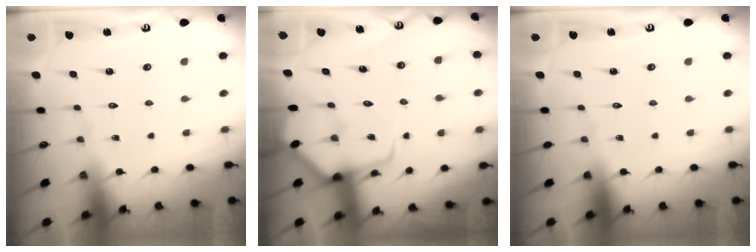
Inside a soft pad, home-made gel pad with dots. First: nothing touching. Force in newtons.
{"total": 8.1, "press": 8.0, "slide": 0.7}
{"total": 0.0}